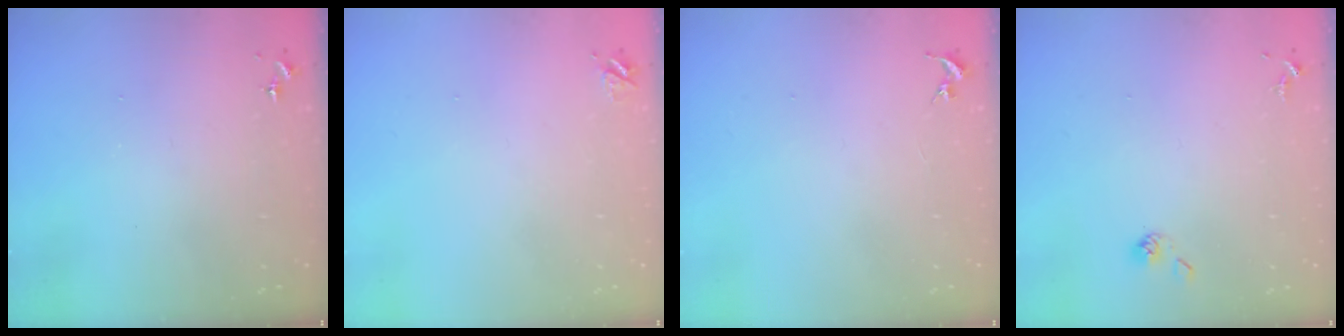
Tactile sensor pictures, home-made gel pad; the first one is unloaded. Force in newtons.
{"total": 3.7, "press": 3.6, "slide": 0.5}
{"total": 0.0}
{"total": 3.8, "press": 3.7, "slide": 0.8}